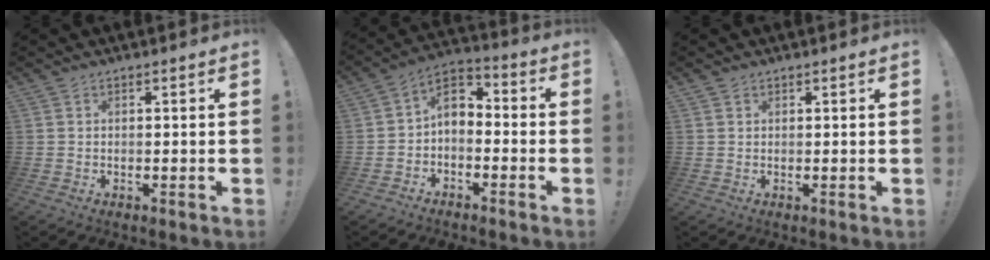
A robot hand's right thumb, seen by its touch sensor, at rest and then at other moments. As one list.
[{"total": 6.2, "force": [-1.0, 4.8, 3.7], "torque": [-0.072, 0.013, -0.013]}, {"total": 0.9, "force": [0.7, 0.6, 0.1], "torque": [-0.001, -0.001, 0.013]}]